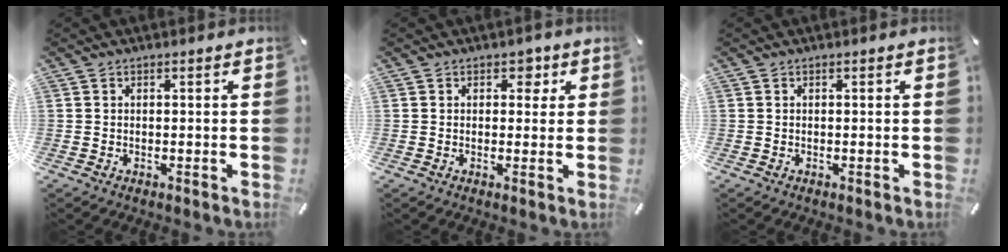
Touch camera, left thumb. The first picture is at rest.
{"total": 3.1, "force": [1.0, 2.3, 1.8], "torque": [-0.007, -0.003, 0.007]}
{"total": 0.0}